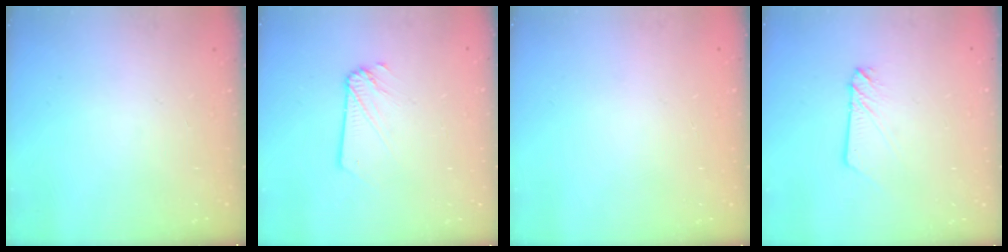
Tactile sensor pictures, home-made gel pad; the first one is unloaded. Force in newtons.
{"total": 2.1, "press": 2.1, "slide": 0.3}
{"total": 0.0}
{"total": 3.0, "press": 3.0, "slide": 0.2}